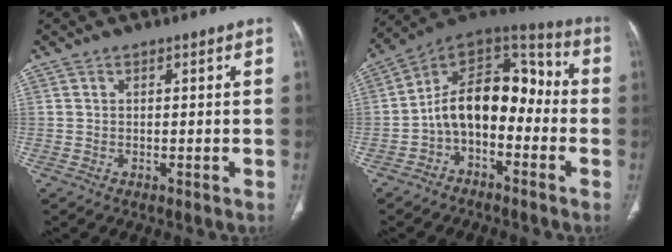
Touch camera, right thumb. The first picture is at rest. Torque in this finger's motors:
{"motor_torque": [2.55, 2.34, 1.62, -0.80, 0.14]}